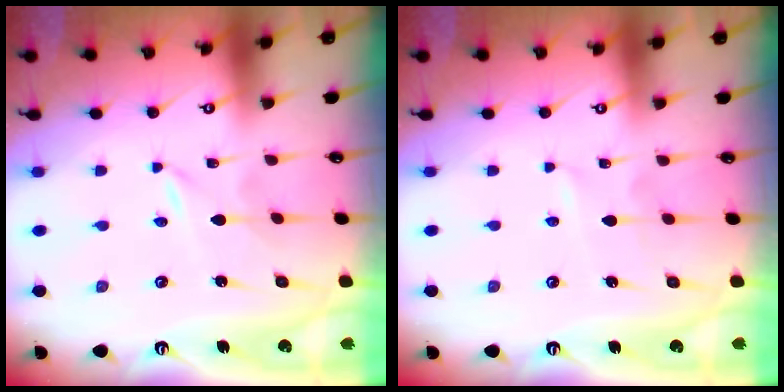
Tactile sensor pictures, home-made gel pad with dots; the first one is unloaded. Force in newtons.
{"total": 2.2, "press": 2.2, "slide": 0.3}